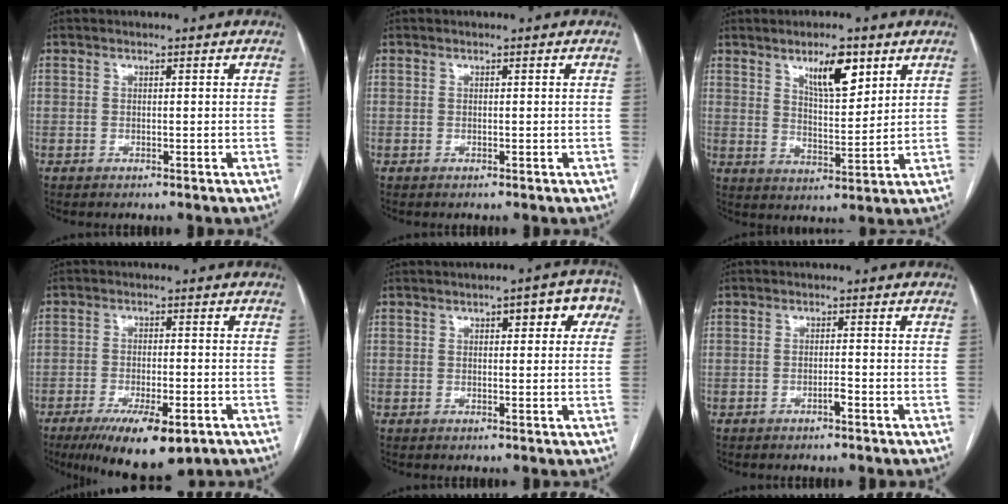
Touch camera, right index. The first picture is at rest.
{"total": 0.0}
{"total": 8.1, "force": [4.7, 2.3, 6.3], "torque": [-0.107, -0.002, 0.083]}
{"total": 11.4, "force": [-6.8, 3.3, 8.4], "torque": [-0.136, -0.018, -0.104]}
{"total": 6.3, "force": [2.3, 2.2, 5.4], "torque": [-0.051, 0.024, 0.021]}
{"total": 1.1, "force": [-0.7, 0.0, 0.9], "torque": [-0.013, 0.003, -0.012]}